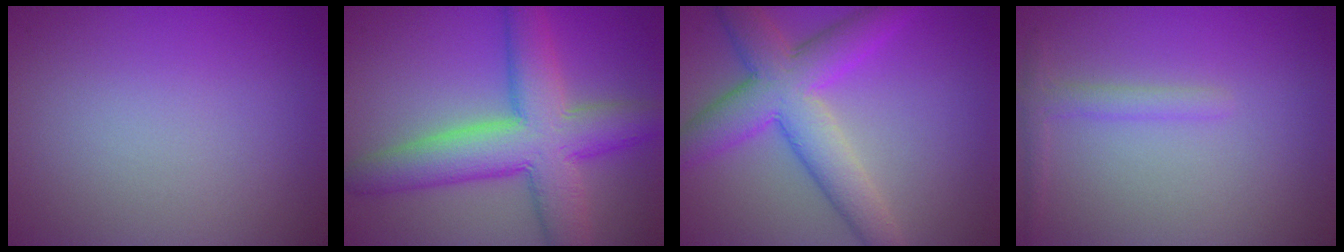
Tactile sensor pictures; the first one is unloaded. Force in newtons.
{"total": 9.0, "press": 9.0, "slide": 0.6}
{"total": 7.5, "press": 7.5, "slide": 0.1}
{"total": 1.4, "press": 1.4, "slide": 0.1}